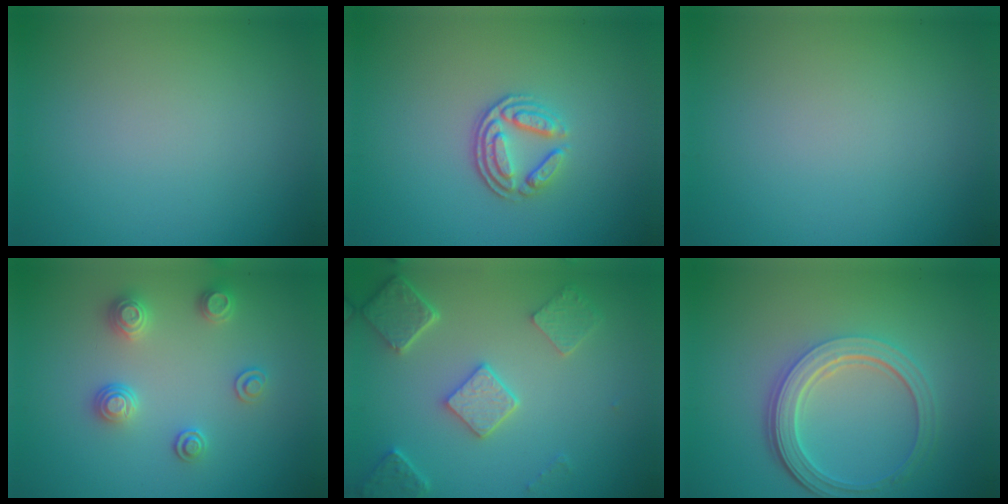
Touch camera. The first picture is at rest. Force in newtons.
{"total": 3.4, "press": 2.5, "slide": 2.2}
{"total": 0.0}
{"total": 2.7, "press": 2.6, "slide": 0.3}
{"total": 5.0, "press": 4.0, "slide": 3.0}
{"total": 5.1, "press": 3.8, "slide": 3.4}